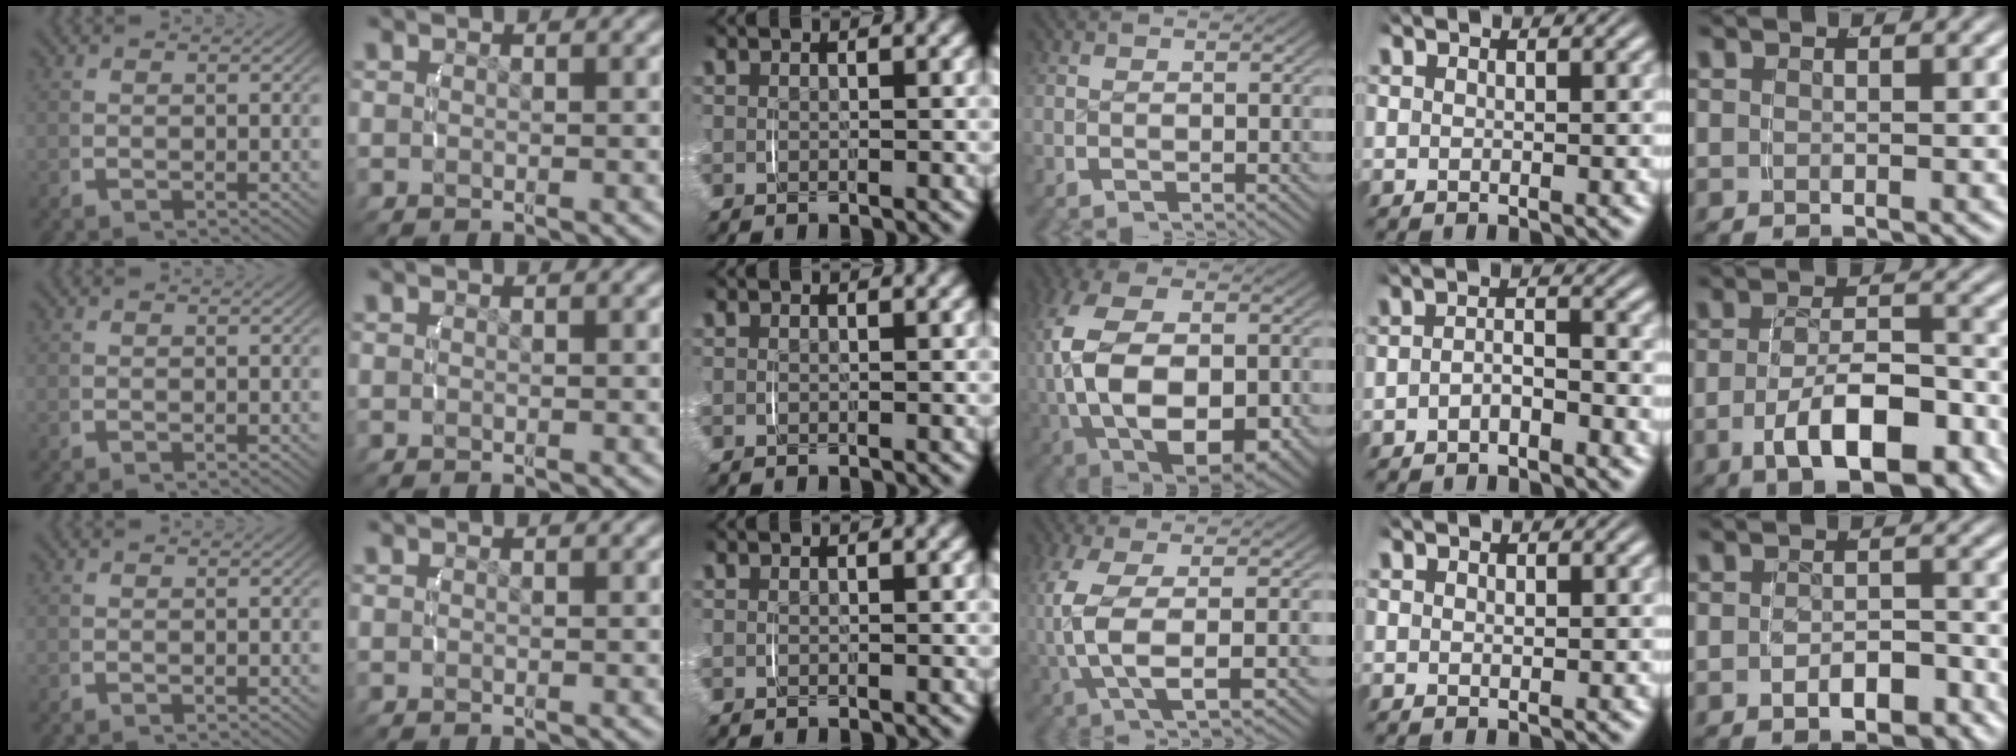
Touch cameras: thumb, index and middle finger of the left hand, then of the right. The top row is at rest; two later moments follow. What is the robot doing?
{"motion": "lift_and_place", "object": "napkin"}